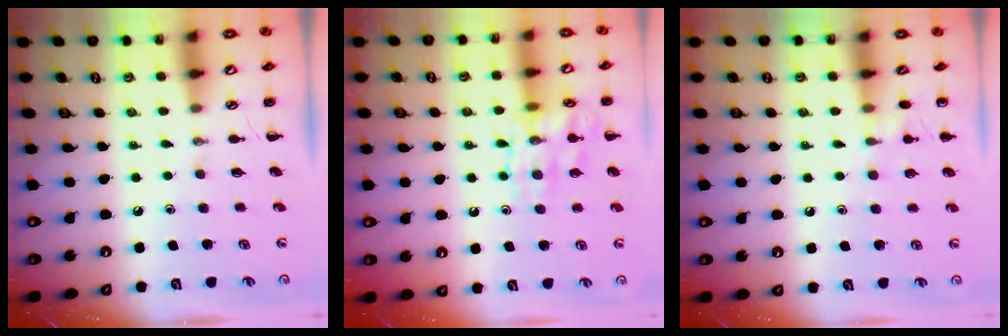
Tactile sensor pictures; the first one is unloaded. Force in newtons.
{"total": 13.1, "press": 13.0, "slide": 1.1}
{"total": 6.3, "press": 6.1, "slide": 1.6}